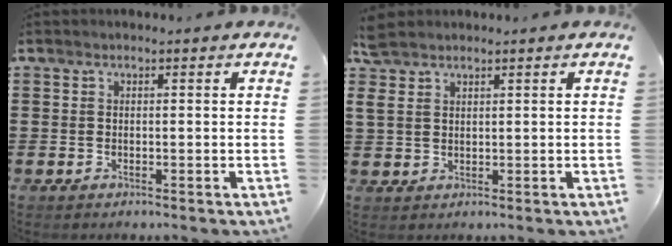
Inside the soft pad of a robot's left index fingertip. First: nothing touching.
{"total": 3.2, "force": [2.3, 1.8, 1.2], "torque": [-0.034, 0.008, 0.043]}